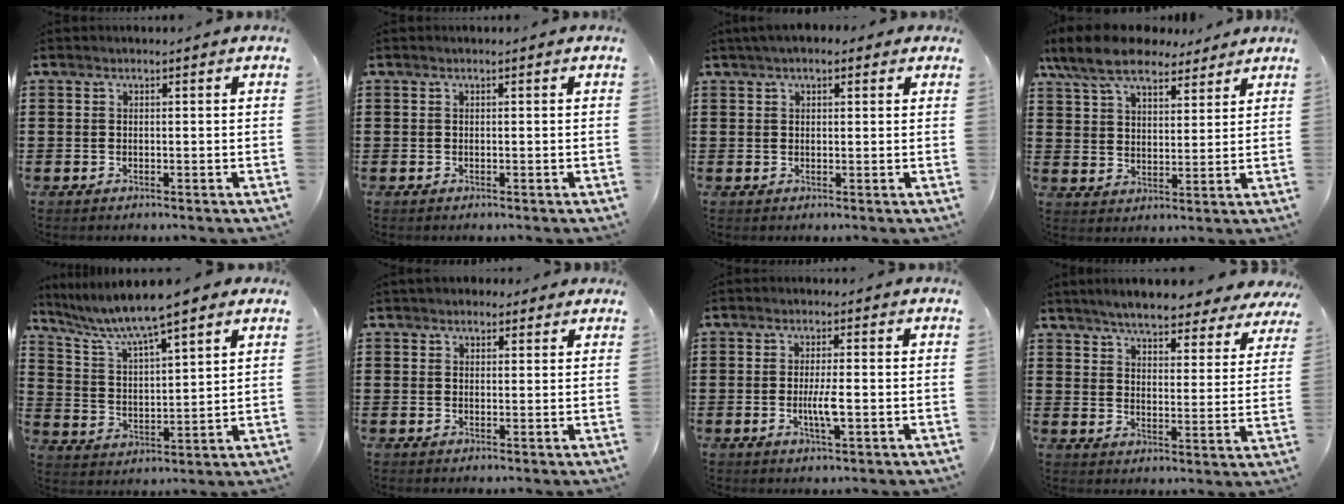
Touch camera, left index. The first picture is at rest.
{"total": 0.0}
{"total": 2.3, "force": [1.5, 1.2, 1.2], "torque": [-0.028, 0.010, 0.027]}
{"total": 9.9, "force": [8.1, 3.4, 4.6], "torque": [-0.116, -0.013, 0.153]}
{"total": 7.1, "force": [5.9, 0.7, 3.8], "torque": [-0.099, -0.030, 0.097]}
{"total": 2.2, "force": [1.8, 1.3, 0.3], "torque": [-0.004, 0.006, 0.032]}
{"total": 4.1, "force": [-0.6, 0.5, 4.0], "torque": [-0.077, -0.004, -0.015]}
{"total": 5.4, "force": [5.3, 0.3, 1.3], "torque": [-0.051, -0.029, 0.091]}